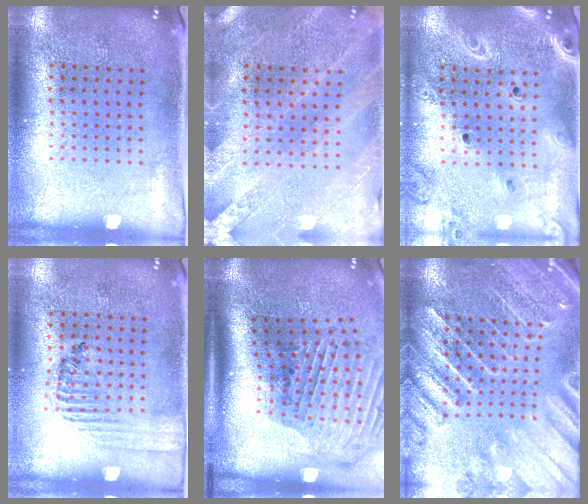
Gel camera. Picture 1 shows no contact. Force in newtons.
{"total": 0.5, "press": 0.5, "slide": 0.2}
{"total": 2.3, "press": 2.1, "slide": 0.9}
{"total": 1.3, "press": 1.0, "slide": 0.8}
{"total": 2.9, "press": 2.1, "slide": 2.0}
{"total": 3.2, "press": 3.0, "slide": 1.2}